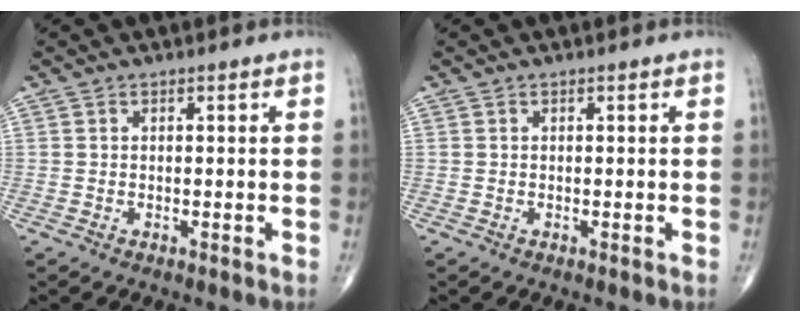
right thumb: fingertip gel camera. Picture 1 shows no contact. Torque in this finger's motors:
{"motor_torque": [0.00, 0.00, 0.00, 0.00, 0.00]}